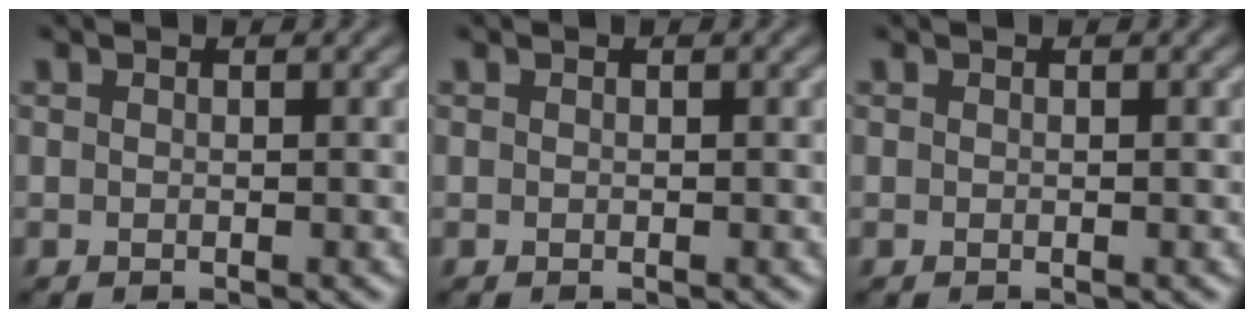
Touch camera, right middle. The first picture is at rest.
{"total": 0.0}
{"total": 0.0}